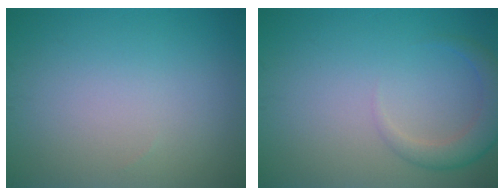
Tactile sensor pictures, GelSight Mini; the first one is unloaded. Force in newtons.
{"total": 2.8, "press": 2.8, "slide": 0.3}